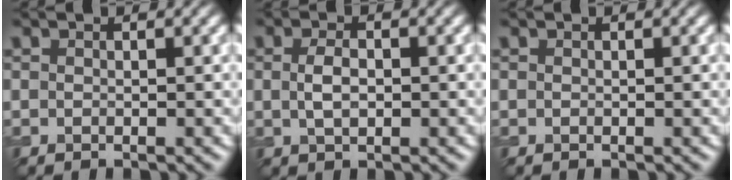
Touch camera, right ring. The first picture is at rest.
{"total": 2.2, "force": [0.1, 1.2, 1.8], "torque": [-0.040, 0.000, 0.002]}
{"total": 0.0}